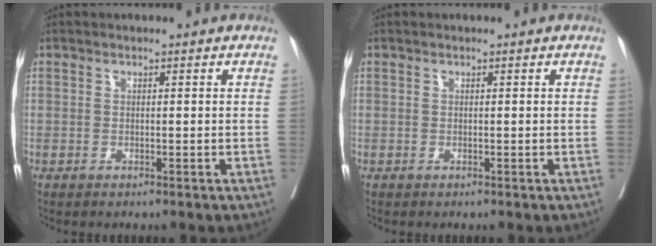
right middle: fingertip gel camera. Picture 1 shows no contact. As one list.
[{"total": 0.0}]